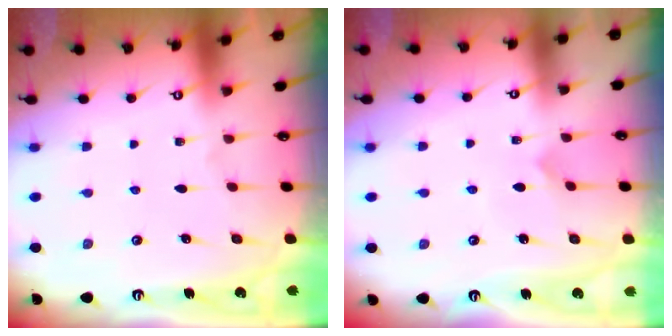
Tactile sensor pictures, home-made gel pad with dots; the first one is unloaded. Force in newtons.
{"total": 2.8, "press": 2.8, "slide": 0.3}